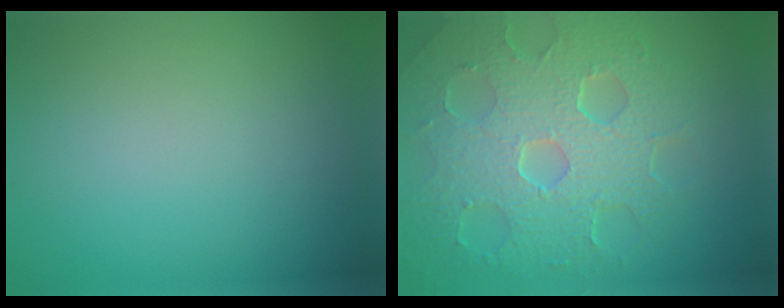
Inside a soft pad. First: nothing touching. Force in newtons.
{"total": 9.0, "press": 6.0, "slide": 6.6}